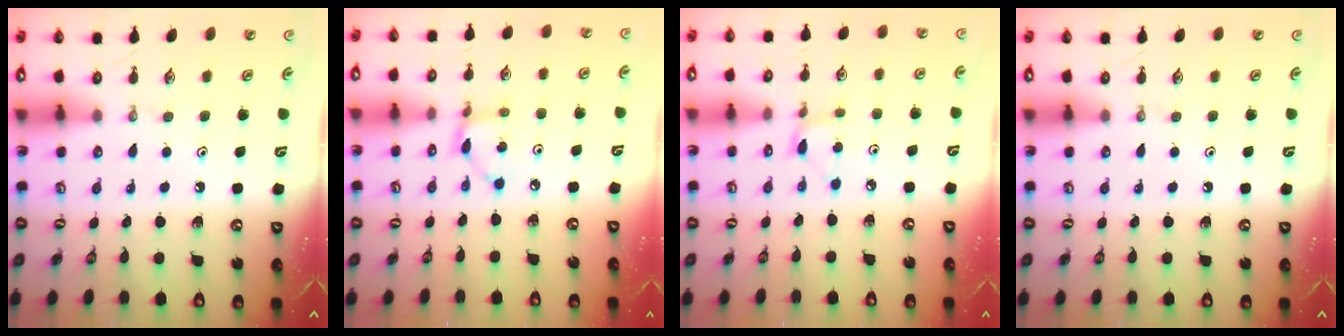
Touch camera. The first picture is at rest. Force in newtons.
{"total": 3.6, "press": 3.6, "slide": 0.2}
{"total": 2.7, "press": 2.7, "slide": 0.3}
{"total": 0.0}